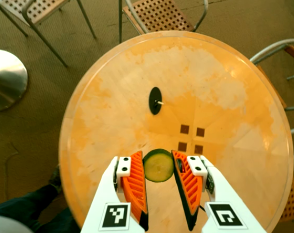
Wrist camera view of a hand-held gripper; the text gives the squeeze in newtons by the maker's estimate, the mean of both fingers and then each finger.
{"total": 8.4, "left": 8.6, "right": 8.1}